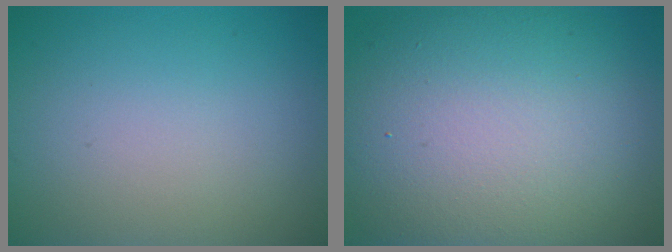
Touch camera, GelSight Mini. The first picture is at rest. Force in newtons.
{"total": 14.7, "press": 14.6, "slide": 1.5}